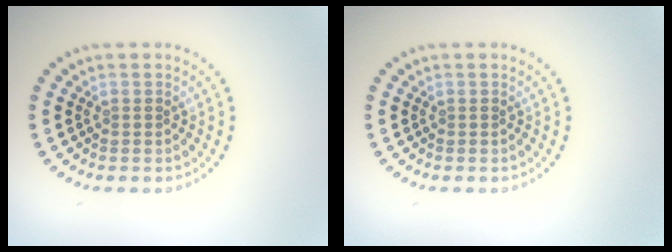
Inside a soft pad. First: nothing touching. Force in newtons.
{"total": 0.0}